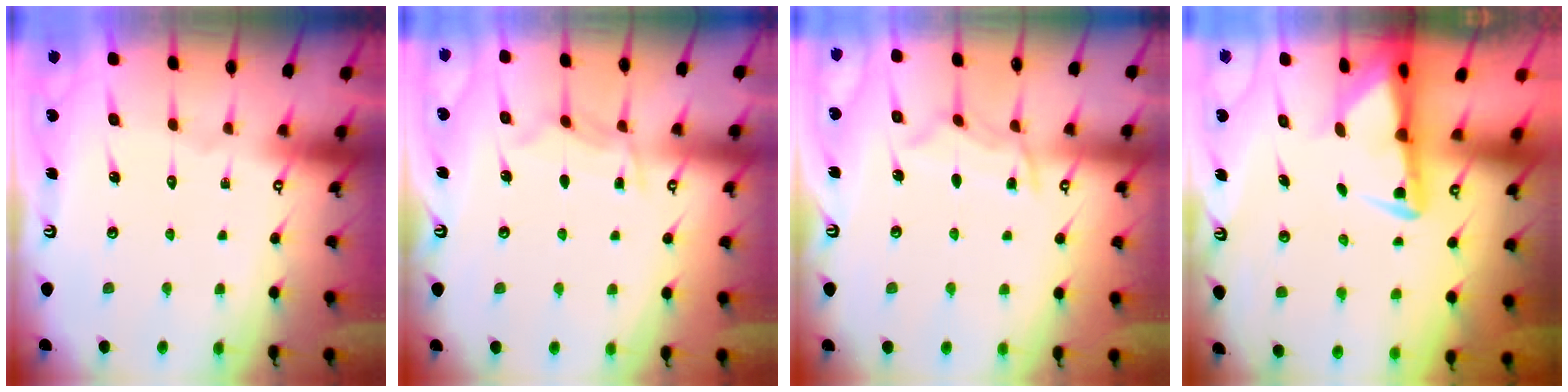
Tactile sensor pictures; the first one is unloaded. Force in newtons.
{"total": 6.1, "press": 6.1, "slide": 0.7}
{"total": 6.8, "press": 6.7, "slide": 0.8}
{"total": 3.1, "press": 3.1, "slide": 0.6}